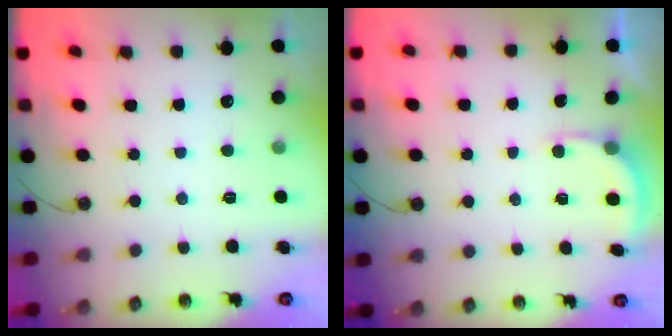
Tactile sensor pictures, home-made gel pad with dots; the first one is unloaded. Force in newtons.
{"total": 2.7, "press": 2.7, "slide": 0.2}